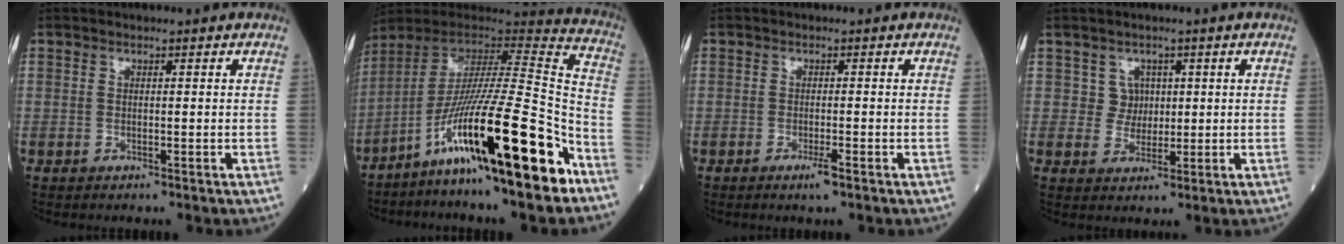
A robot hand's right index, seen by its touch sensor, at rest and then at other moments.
{"total": 25.4, "force": [-13.9, 1.0, 21.2], "torque": [-0.330, -0.026, -0.246]}
{"total": 1.9, "force": [-1.2, -0.1, 1.5], "torque": [-0.028, -0.004, -0.021]}
{"total": 3.0, "force": [0.8, 2.9, 0.2], "torque": [0.005, 0.005, 0.012]}